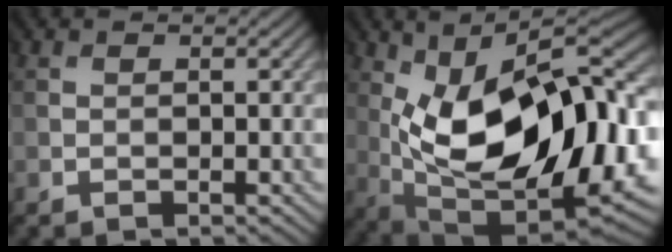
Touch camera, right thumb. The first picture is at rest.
{"total": 15.8, "force": [0.6, 7.2, 14.1], "torque": [-0.228, 0.016, 0.012]}